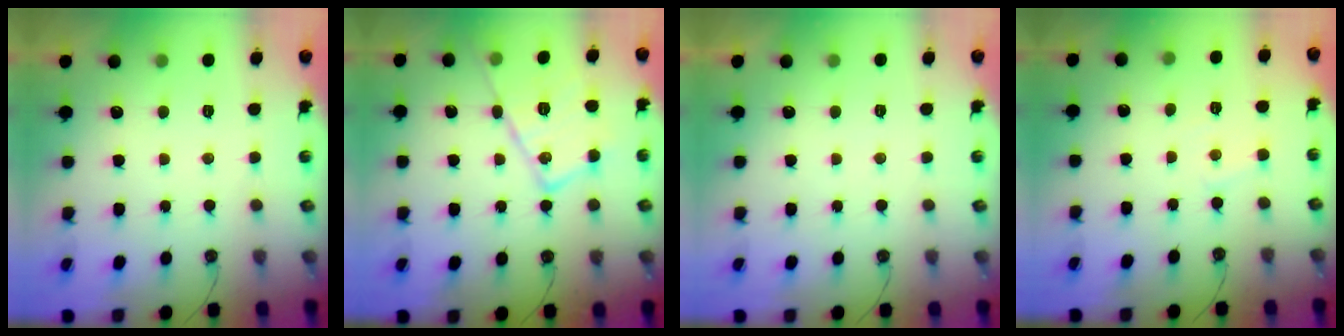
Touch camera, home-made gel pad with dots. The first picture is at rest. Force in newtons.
{"total": 17.4, "press": 17.4, "slide": 0.9}
{"total": 2.7, "press": 2.7, "slide": 0.4}
{"total": 3.6, "press": 3.6, "slide": 0.5}